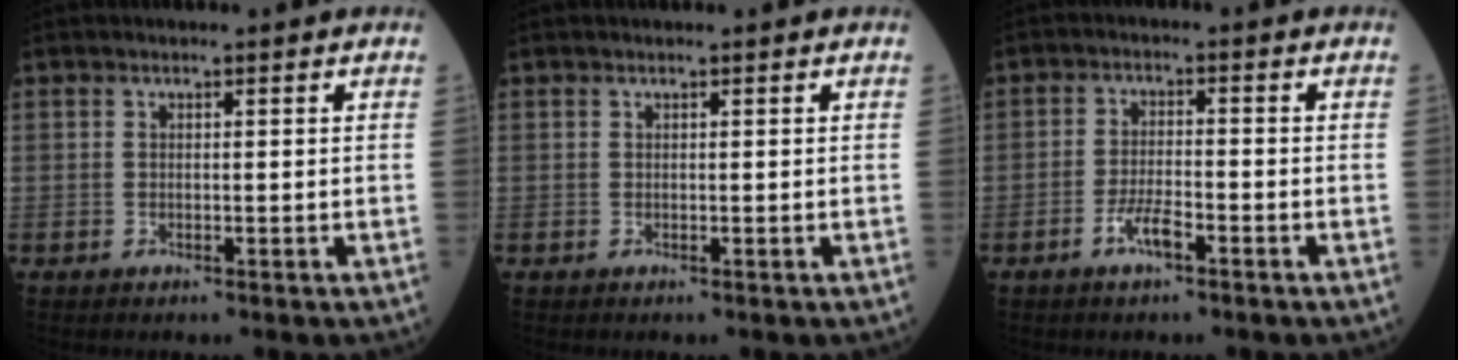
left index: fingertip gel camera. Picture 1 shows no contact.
{"total": 0.0}
{"total": 3.8, "force": [-2.3, 0.8, 3.0], "torque": [-0.062, 0.000, -0.045]}